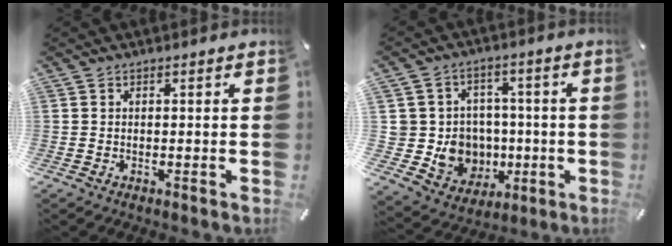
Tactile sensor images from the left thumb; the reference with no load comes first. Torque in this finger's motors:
{"motor_torque": [1.15, 1.46, 0.14, 0.09, 0.07]}